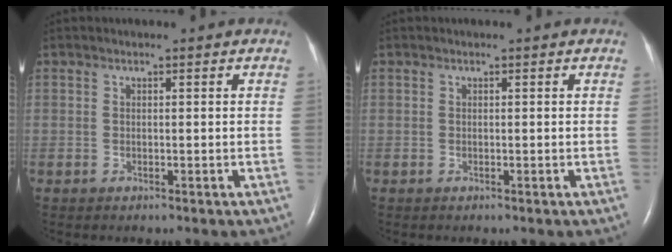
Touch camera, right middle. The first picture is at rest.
{"total": 0.0}